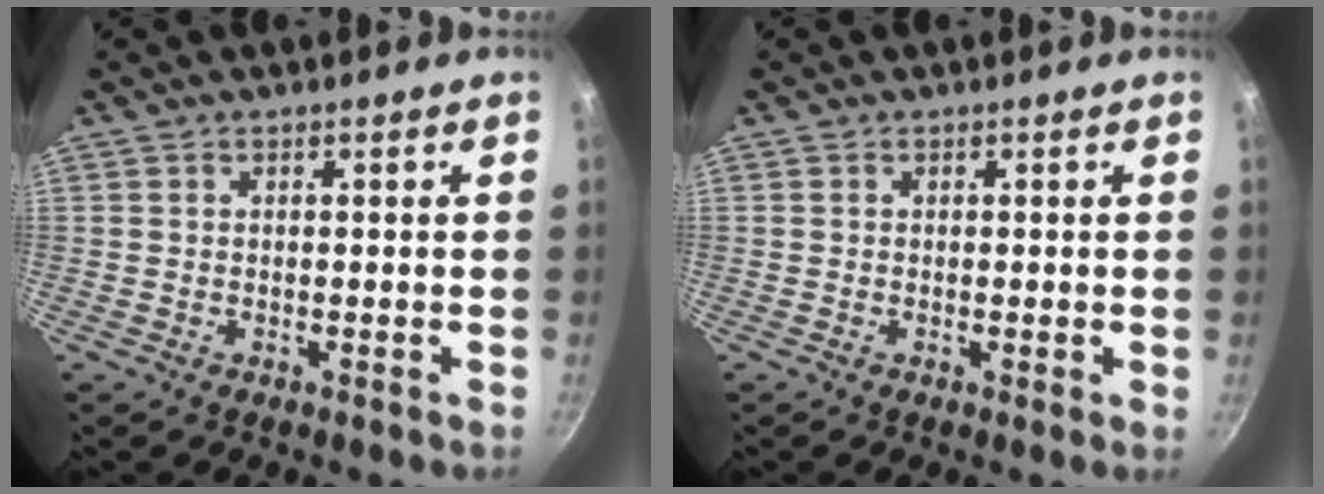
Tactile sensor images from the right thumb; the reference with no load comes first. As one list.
[{"total": 0.6, "force": [-0.1, 0.0, 0.6], "torque": [-0.010, -0.002, -0.003]}]